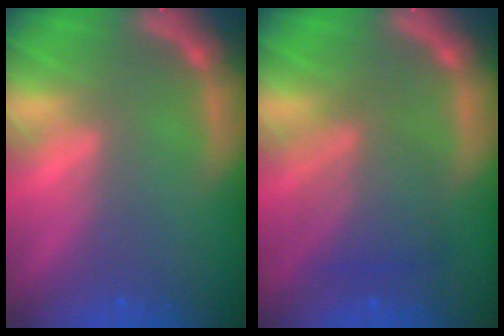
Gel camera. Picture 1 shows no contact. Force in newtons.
{"total": 5.0}